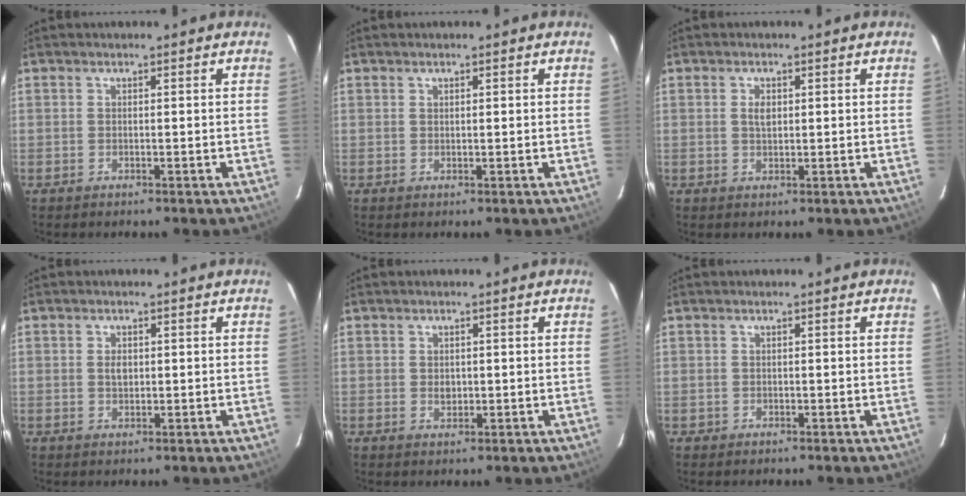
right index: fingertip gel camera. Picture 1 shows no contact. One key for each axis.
{"total": 0.5, "fx": 0.3, "fy": 0.2, "fz": 0.4, "tx": -0.007, "ty": 0.002, "tz": 0.007}
{"total": 2.1, "fx": 0.5, "fy": 1.3, "fz": 1.6, "tx": -0.028, "ty": 0.003, "tz": 0.009}
{"total": 1.9, "fx": 0.2, "fy": 1.3, "fz": 1.4, "tx": -0.023, "ty": 0.003, "tz": 0.004}
{"total": 1.9, "fx": 0.0, "fy": 1.5, "fz": 1.1, "tx": -0.016, "ty": 0.001, "tz": 0.001}
{"total": 0.8, "fx": -0.2, "fy": 0.7, "fz": -0.1, "tx": 0.002, "ty": 0.003, "tz": 0.000}